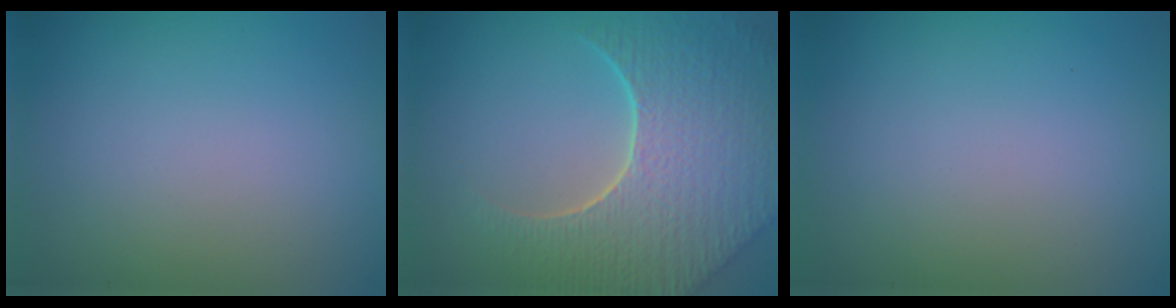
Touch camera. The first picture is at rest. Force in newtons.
{"total": 8.7, "press": 6.2, "slide": 6.1}
{"total": 0.0}